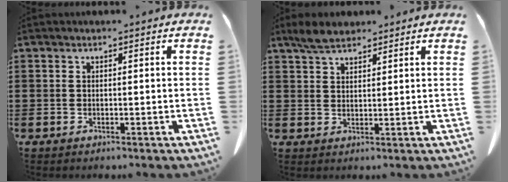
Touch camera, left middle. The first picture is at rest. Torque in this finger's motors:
{"motor_torque": [0.17, -0.02, 0.08, 0.02]}